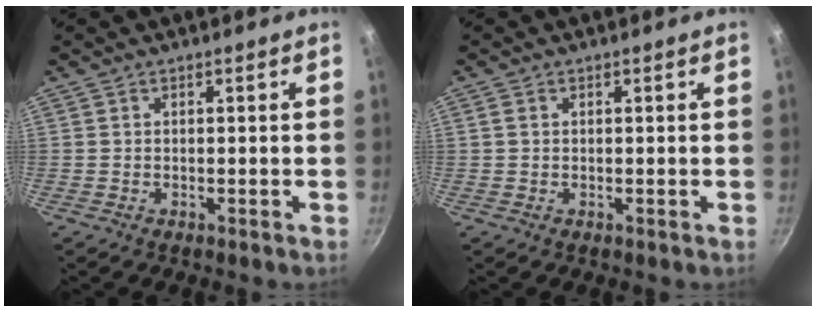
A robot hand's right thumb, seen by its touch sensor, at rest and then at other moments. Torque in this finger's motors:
{"motor_torque": [-0.58, 0.05, -0.43, 0.29, -0.05]}